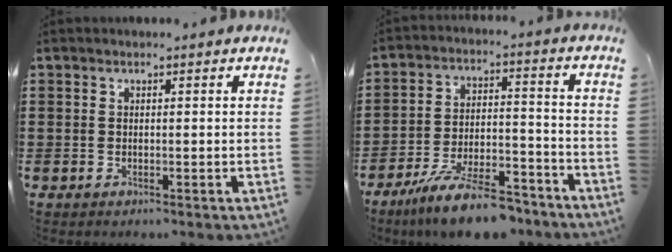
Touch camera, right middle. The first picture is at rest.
{"total": 10.9, "force": [-9.1, 1.7, 5.6], "torque": [-0.098, 0.023, -0.172]}